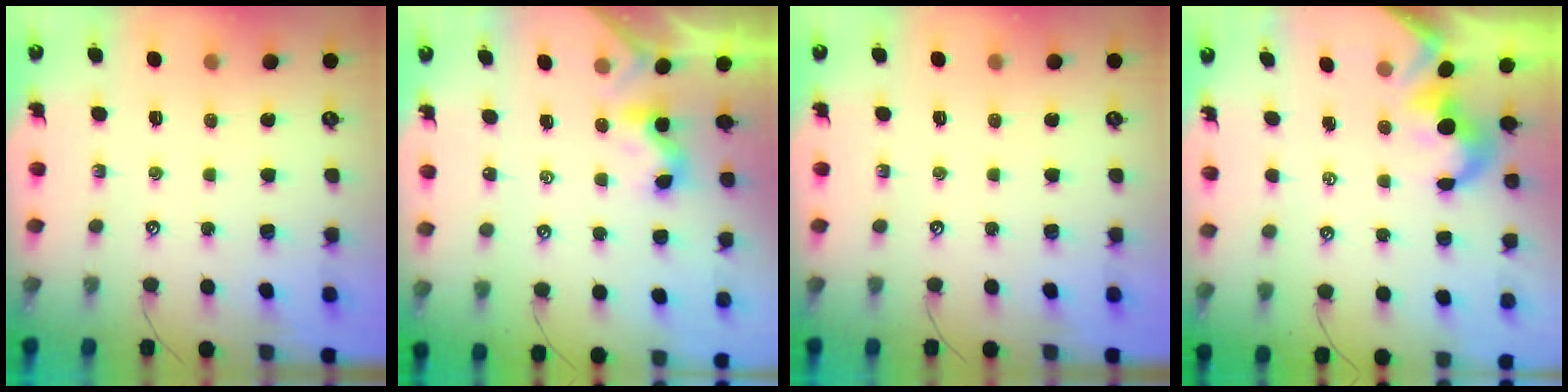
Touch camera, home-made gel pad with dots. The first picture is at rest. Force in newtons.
{"total": 2.3, "press": 2.3, "slide": 0.0}
{"total": 0.0}
{"total": 1.9, "press": 1.8, "slide": 0.7}